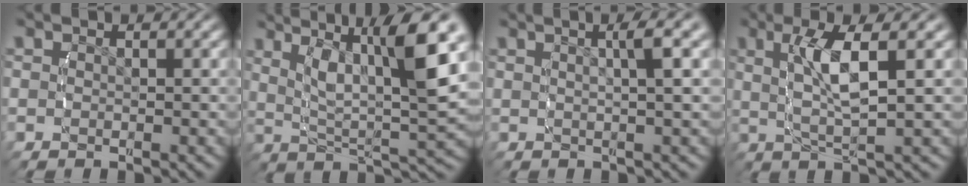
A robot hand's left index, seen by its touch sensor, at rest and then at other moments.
{"total": 10.9, "force": [3.6, 4.2, 9.4], "torque": [-0.139, 0.005, 0.060]}
{"total": 4.4, "force": [2.3, 0.7, 3.7], "torque": [-0.044, 0.020, 0.029]}
{"total": 5.0, "force": [1.3, 0.6, 4.7], "torque": [-0.098, 0.003, 0.028]}